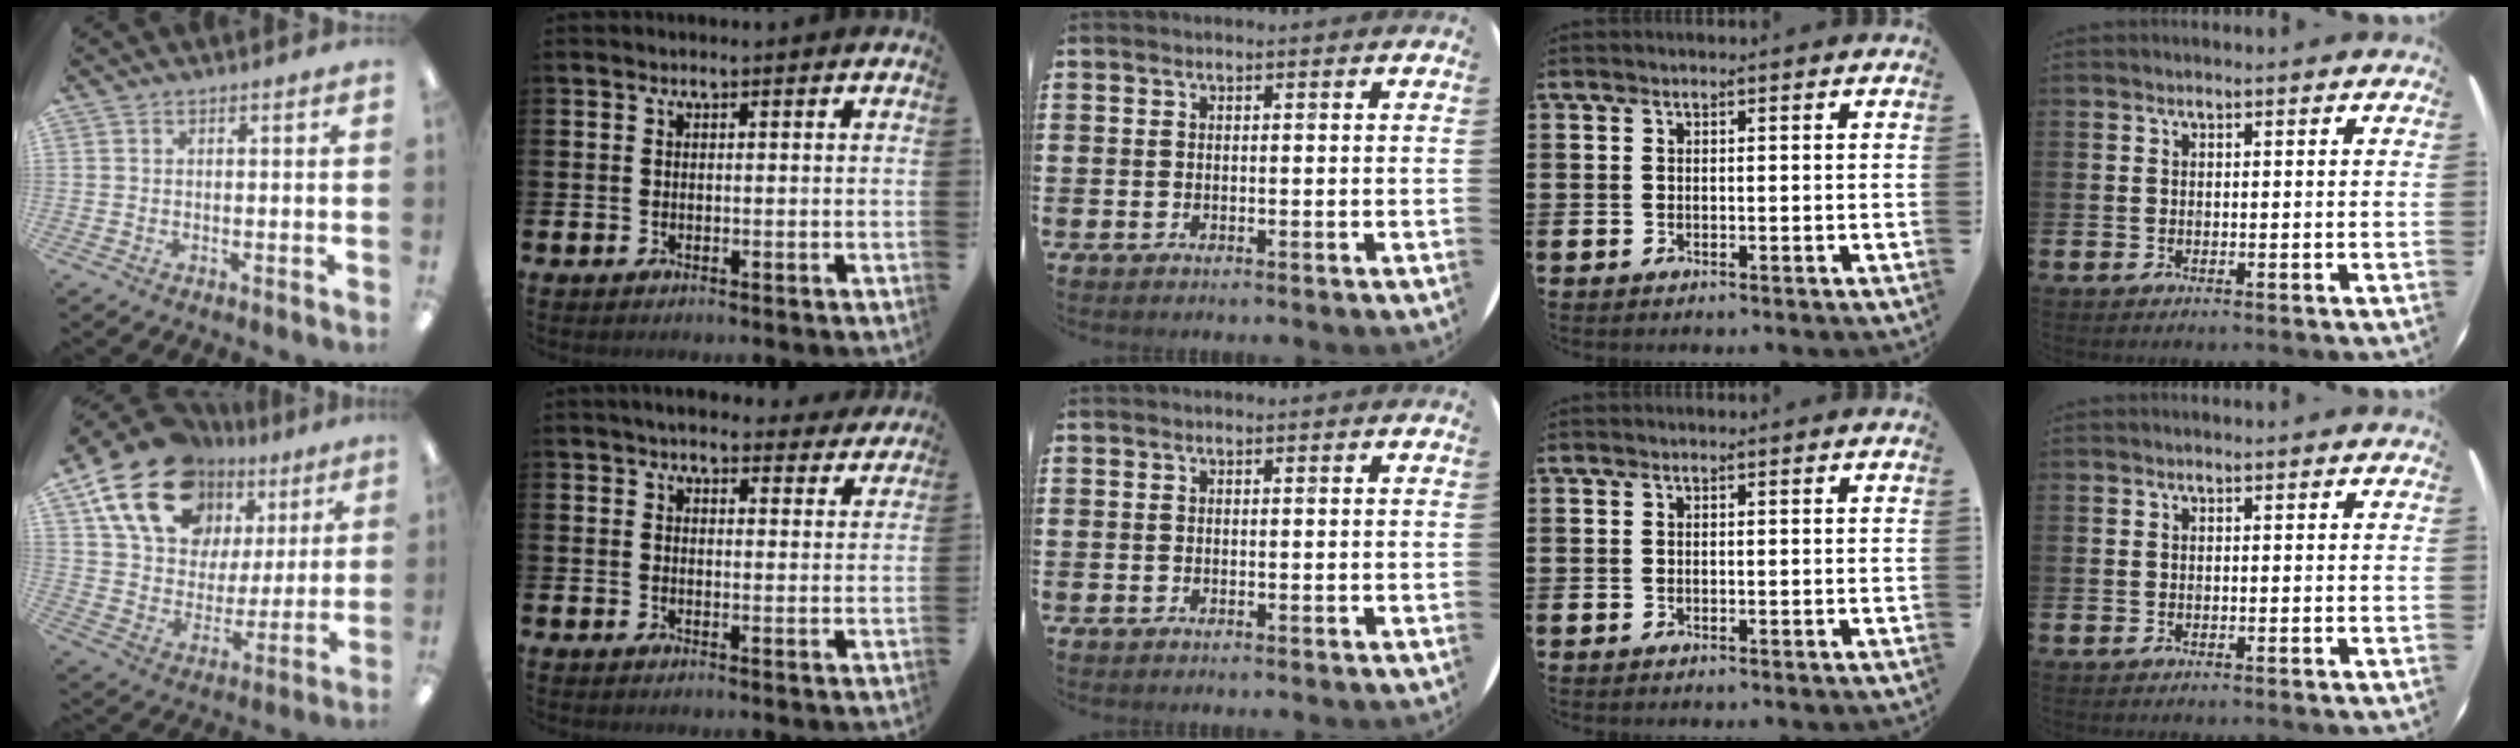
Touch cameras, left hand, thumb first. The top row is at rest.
{"thumb": {"total": 19.9, "force": [11.8, 13.3, 9.1], "torque": [-0.173, -0.048, 0.219]}, "index": {"total": 4.5, "force": [4.2, 1.3, 1.0], "torque": [-0.021, -0.019, 0.075]}}